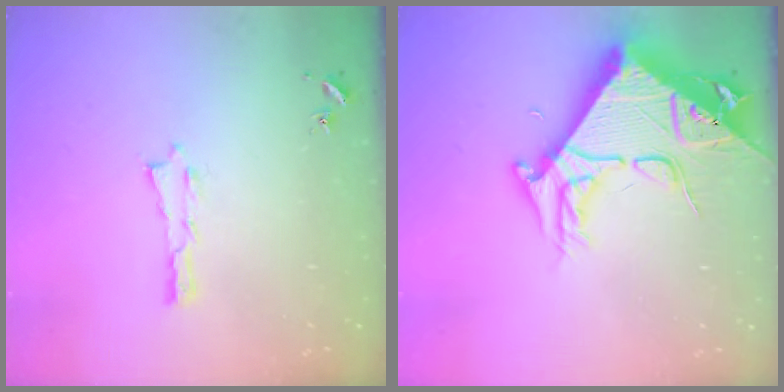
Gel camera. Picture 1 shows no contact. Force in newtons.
{"total": 11.2, "press": 11.1, "slide": 1.1}